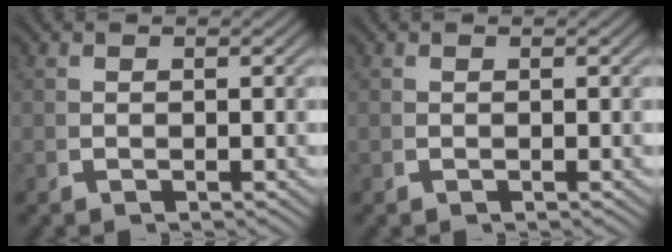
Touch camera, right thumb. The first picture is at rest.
{"total": 0.0}